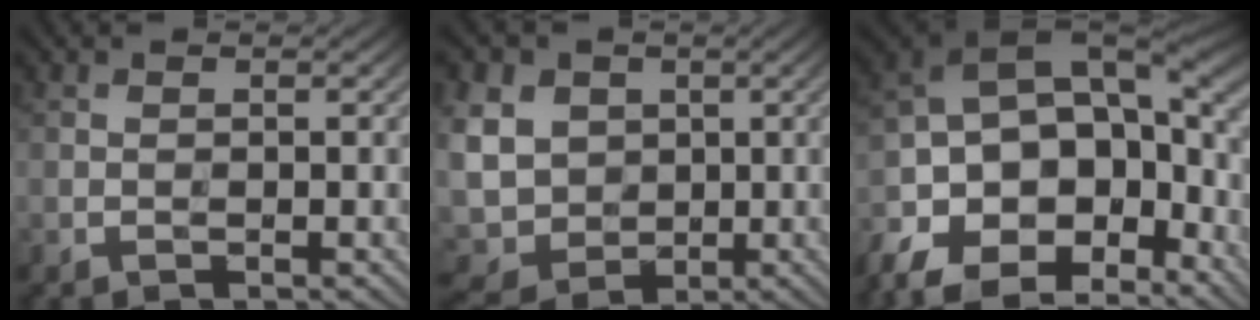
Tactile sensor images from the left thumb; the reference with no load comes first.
{"total": 9.7, "force": [1.3, 8.3, 4.9], "torque": [-0.160, -0.001, 0.015]}
{"total": 17.7, "force": [-8.5, 10.0, 11.9], "torque": [-0.274, -0.033, -0.137]}